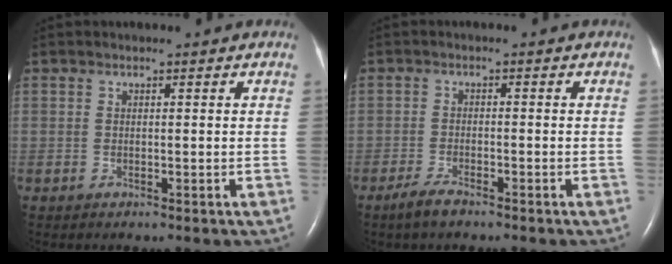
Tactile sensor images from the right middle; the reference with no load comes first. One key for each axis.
{"total": 2.9, "fx": -2.3, "fy": 0.5, "fz": 1.7, "tx": -0.047, "ty": -0.007, "tz": -0.044}